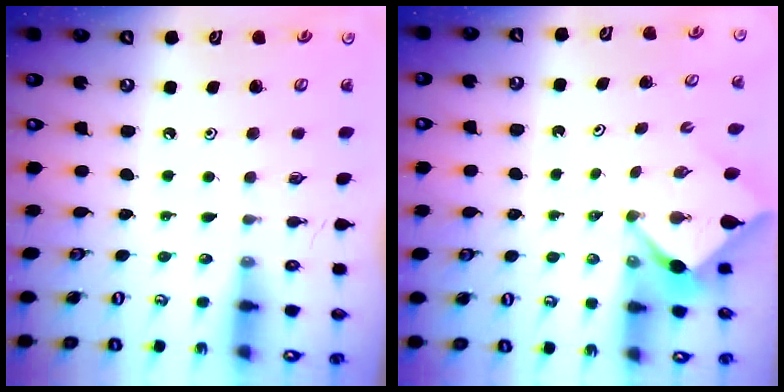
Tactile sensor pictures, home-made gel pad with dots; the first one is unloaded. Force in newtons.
{"total": 2.4, "press": 2.4, "slide": 0.1}